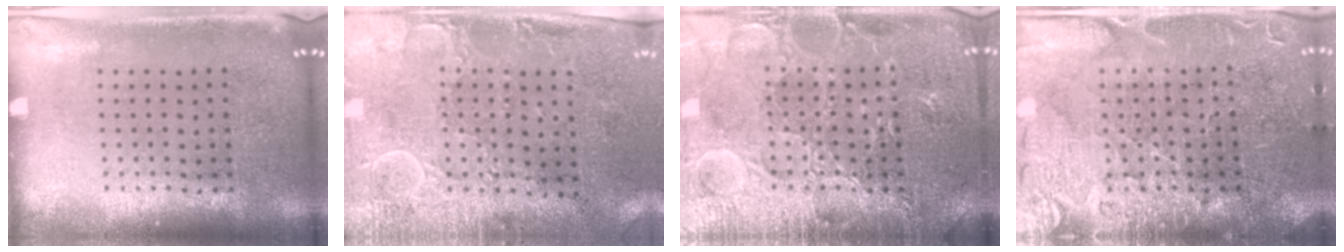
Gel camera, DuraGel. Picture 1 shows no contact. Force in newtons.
{"total": 3.0, "press": 2.4, "slide": 1.8}
{"total": 6.2, "press": 6.1, "slide": 0.7}
{"total": 3.5, "press": 3.3, "slide": 1.2}